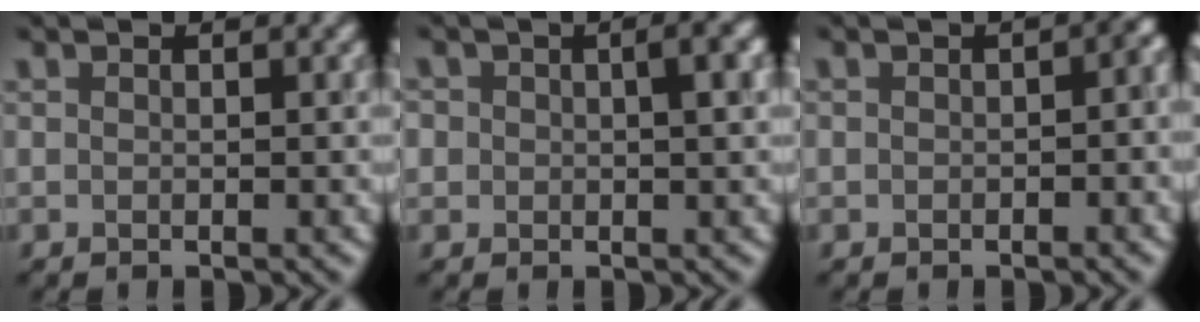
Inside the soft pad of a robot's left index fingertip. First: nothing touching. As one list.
[{"total": 3.7, "force": [0.7, 2.4, 2.7], "torque": [-0.030, 0.009, 0.003]}, {"total": 2.6, "force": [0.1, 1.6, 2.1], "torque": [-0.016, 0.001, -0.003]}]